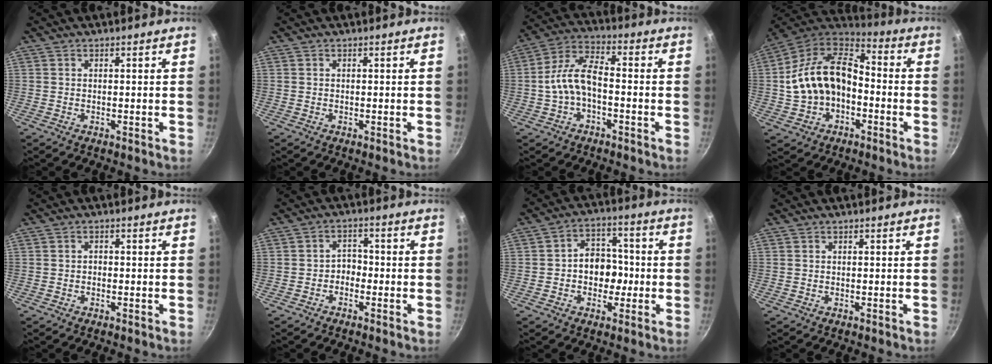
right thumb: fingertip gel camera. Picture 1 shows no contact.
{"total": 0.0}
{"total": 9.1, "force": [-2.0, 4.7, 7.6], "torque": [-0.137, 0.043, -0.047]}
{"total": 18.3, "force": [-1.9, 12.8, 13.0], "torque": [-0.225, 0.054, -0.041]}
{"total": 0.7, "force": [-0.4, 0.5, 0.3], "torque": [-0.004, 0.003, -0.007]}
{"total": 2.8, "force": [-1.5, 2.0, 1.3], "torque": [-0.002, 0.022, -0.029]}
{"total": 8.5, "force": [-1.2, 6.8, 4.9], "torque": [-0.020, 0.025, -0.026]}
{"total": 0.0}